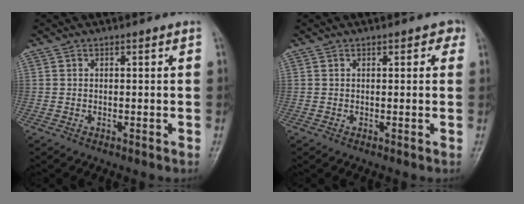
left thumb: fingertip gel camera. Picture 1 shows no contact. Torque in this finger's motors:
{"motor_torque": [-0.14, -0.03, -0.18, -0.27, 0.07]}